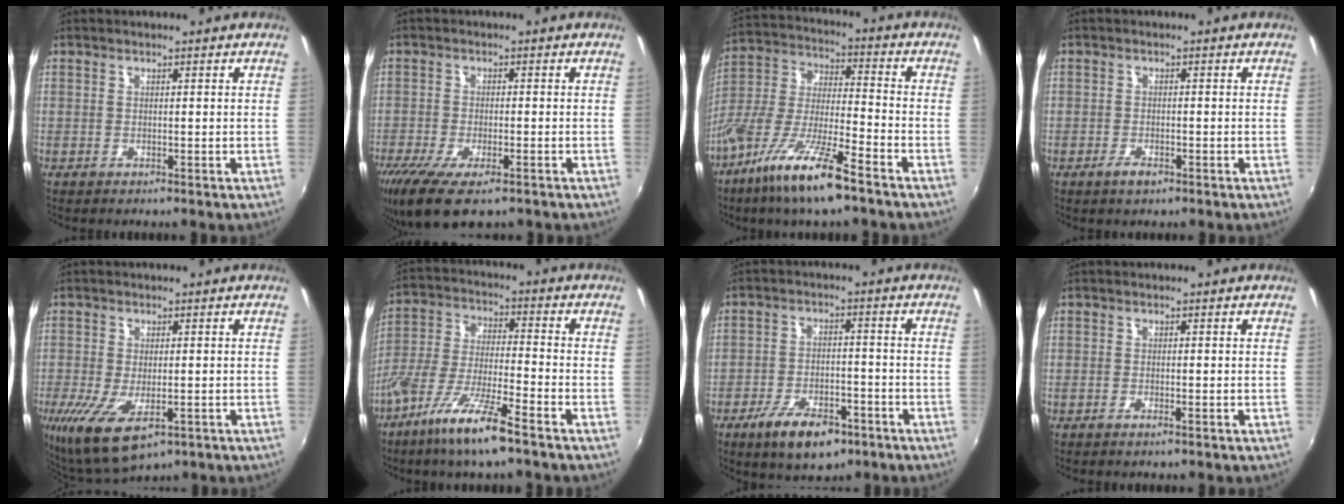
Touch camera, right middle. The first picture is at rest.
{"total": 11.5, "force": [-7.6, 3.8, 7.8], "torque": [-0.174, -0.046, -0.129]}
{"total": 15.9, "force": [-10.2, 2.8, 11.9], "torque": [-0.249, -0.024, -0.198]}
{"total": 2.2, "force": [-1.4, 1.0, 1.2], "torque": [-0.025, -0.003, -0.027]}
{"total": 10.8, "force": [-4.2, 4.9, 8.6], "torque": [-0.178, -0.043, -0.065]}
{"total": 12.6, "force": [-8.3, 1.5, 9.4], "torque": [-0.198, -0.020, -0.159]}
{"total": 10.8, "force": [-6.7, 5.0, 6.8], "torque": [-0.140, -0.007, -0.107]}
{"total": 1.1, "force": [-0.8, 0.1, 0.8], "torque": [-0.016, -0.002, -0.015]}